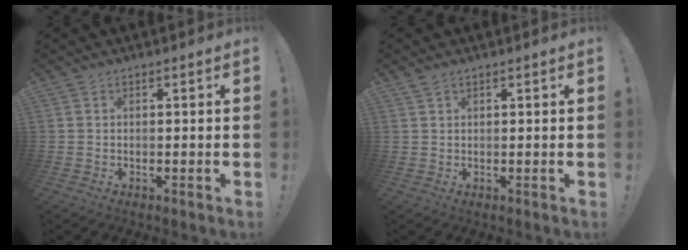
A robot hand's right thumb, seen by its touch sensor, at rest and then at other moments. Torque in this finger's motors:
{"motor_torque": [-0.03, -0.03, 0.05, 0.01, 0.00]}